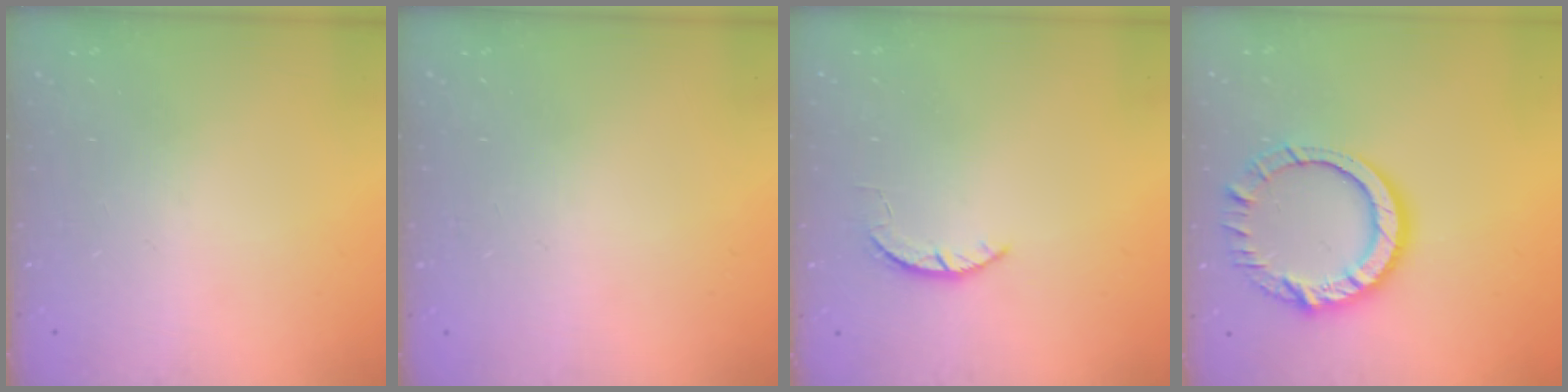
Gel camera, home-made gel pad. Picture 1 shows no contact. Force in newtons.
{"total": 2.5, "press": 2.5, "slide": 0.2}
{"total": 1.6, "press": 1.6, "slide": 0.3}
{"total": 12.8, "press": 12.7, "slide": 1.4}